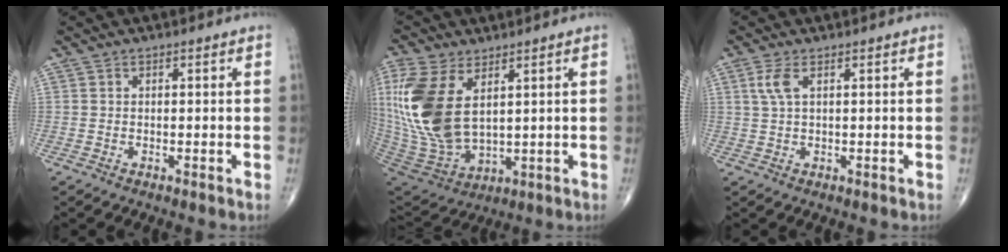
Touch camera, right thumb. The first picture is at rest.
{"total": 19.1, "force": [4.9, 10.7, 15.0], "torque": [-0.337, -0.026, 0.109]}
{"total": 3.0, "force": [1.1, 1.0, 2.6], "torque": [-0.071, 0.008, 0.028]}